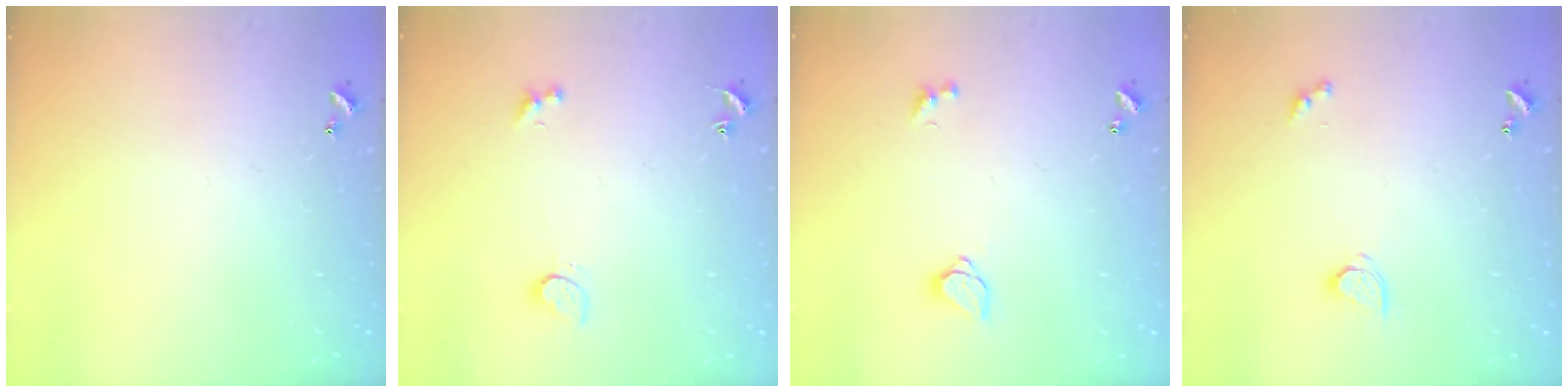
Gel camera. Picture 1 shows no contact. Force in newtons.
{"total": 2.0, "press": 1.9, "slide": 0.5}
{"total": 1.5, "press": 1.5, "slide": 0.4}
{"total": 2.9, "press": 2.8, "slide": 0.3}